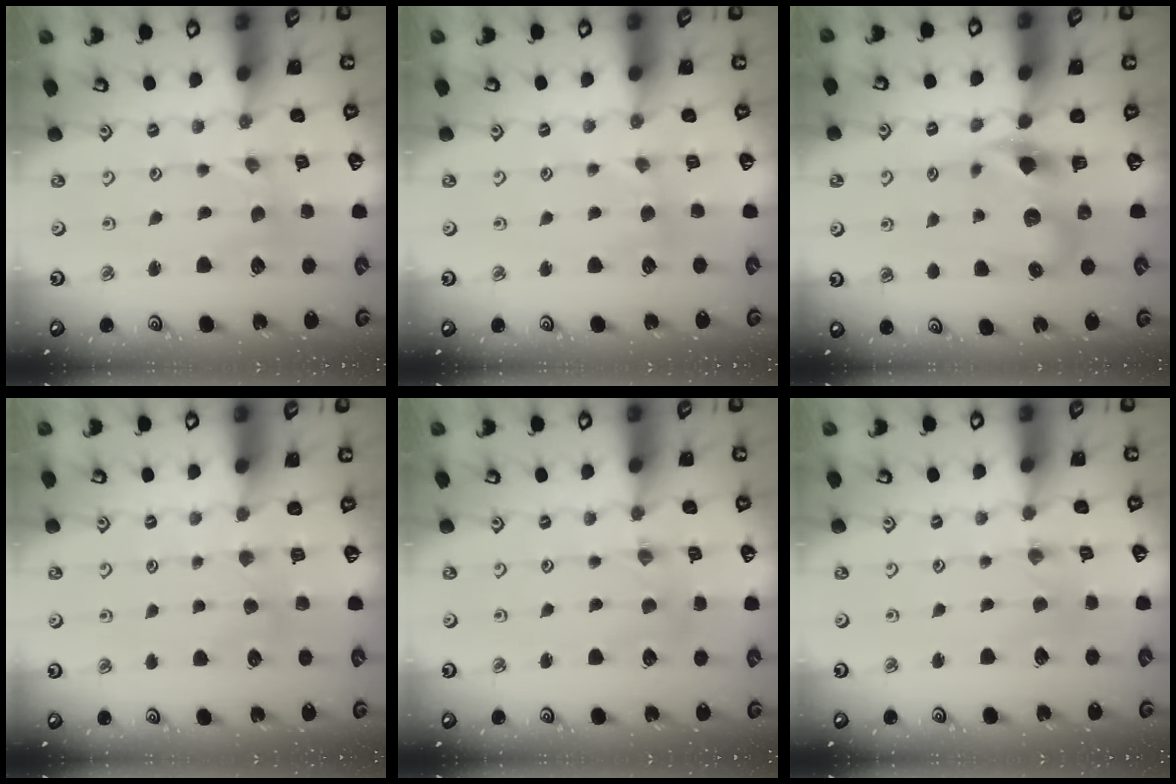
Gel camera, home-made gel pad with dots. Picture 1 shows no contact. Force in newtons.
{"total": 1.9, "press": 1.8, "slide": 0.4}
{"total": 8.0, "press": 7.9, "slide": 1.1}
{"total": 2.6, "press": 2.6, "slide": 0.5}
{"total": 1.3, "press": 1.2, "slide": 0.3}
{"total": 0.6, "press": 0.6, "slide": 0.2}